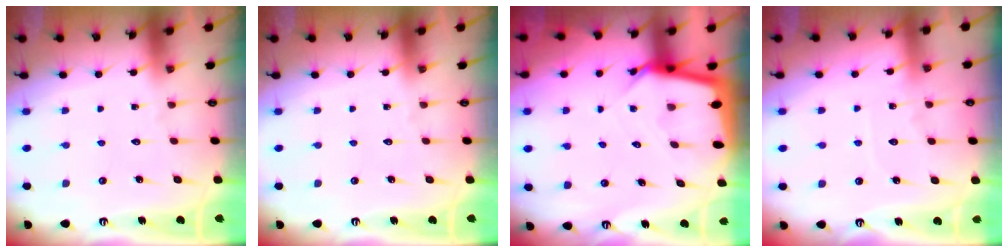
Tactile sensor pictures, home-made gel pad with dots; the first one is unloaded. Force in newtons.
{"total": 0.0}
{"total": 4.9, "press": 4.9, "slide": 0.4}
{"total": 3.9, "press": 3.9, "slide": 0.5}